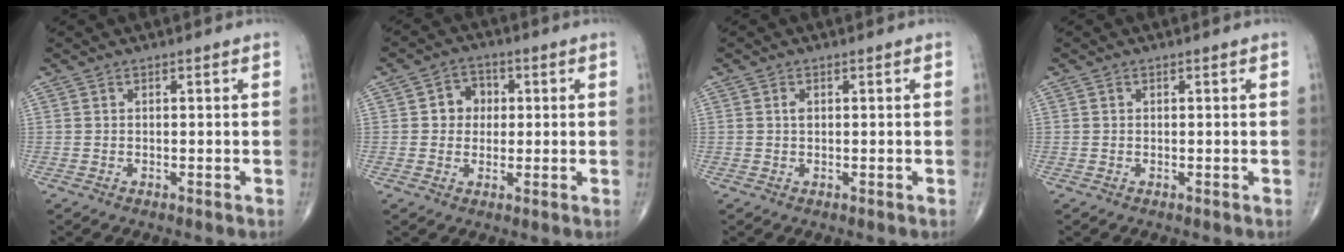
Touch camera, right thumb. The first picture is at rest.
{"total": 5.2, "force": [0.6, 4.6, 2.4], "torque": [-0.005, 0.009, 0.002]}
{"total": 1.0, "force": [0.2, 0.6, 0.7], "torque": [-0.010, 0.001, 0.002]}
{"total": 0.0}